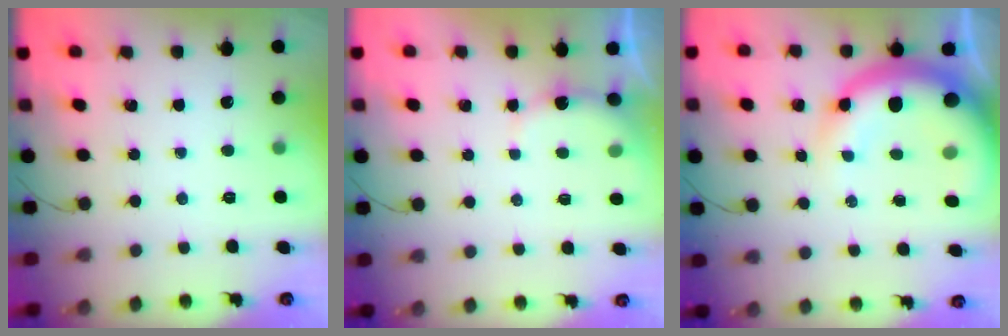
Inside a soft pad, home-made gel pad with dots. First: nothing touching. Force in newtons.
{"total": 5.7, "press": 5.7, "slide": 1.0}
{"total": 14.2, "press": 13.9, "slide": 3.0}